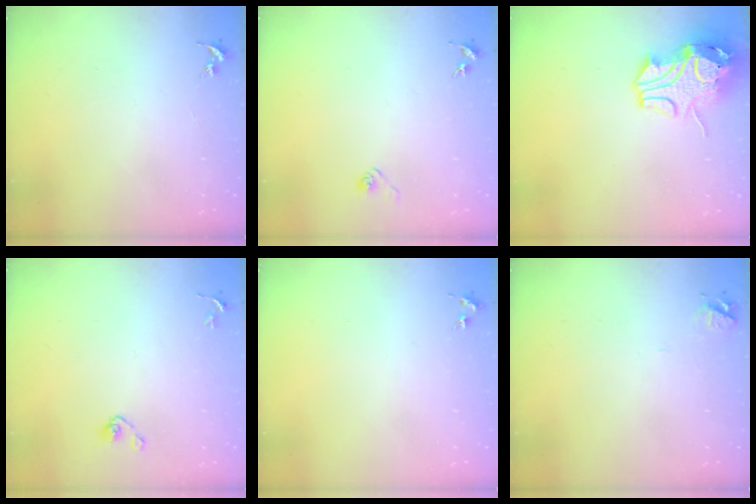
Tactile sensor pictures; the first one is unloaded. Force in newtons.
{"total": 2.9, "press": 2.8, "slide": 0.8}
{"total": 12.8, "press": 12.7, "slide": 1.8}
{"total": 4.9, "press": 4.6, "slide": 1.8}
{"total": 4.3, "press": 4.3, "slide": 0.6}
{"total": 4.9, "press": 4.9, "slide": 0.5}